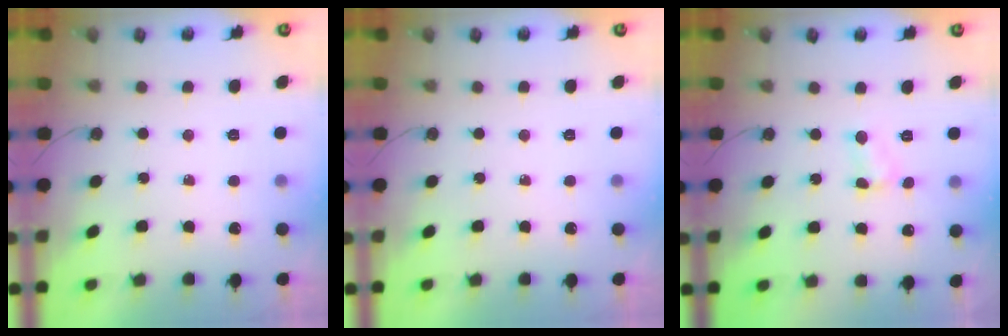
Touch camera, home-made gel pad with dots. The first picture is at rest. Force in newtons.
{"total": 0.0}
{"total": 4.0, "press": 4.0, "slide": 0.4}